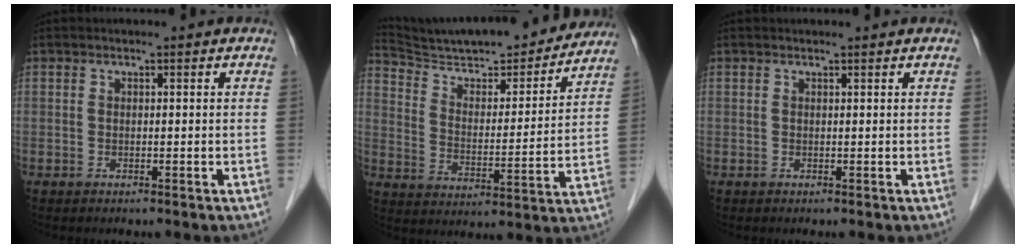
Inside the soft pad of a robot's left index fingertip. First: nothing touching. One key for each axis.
{"total": 22.3, "fx": 20.6, "fy": 3.2, "fz": 7.9, "tx": -0.129, "ty": -0.013, "tz": 0.300}
{"total": 1.0, "fx": 1.0, "fy": 0.1, "fz": 0.1, "tx": -0.009, "ty": 0.008, "tz": 0.013}